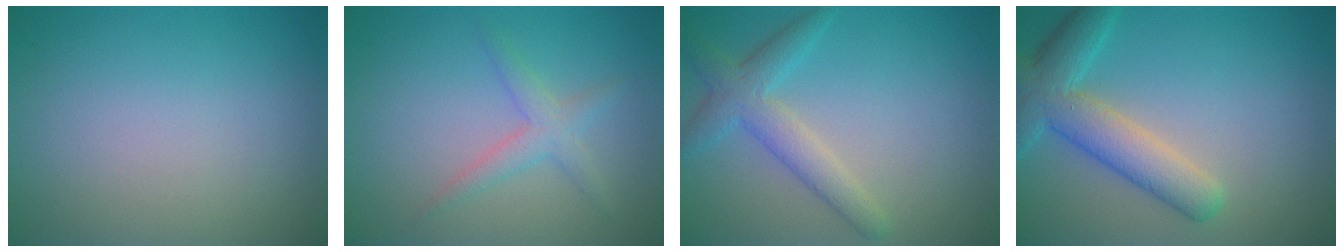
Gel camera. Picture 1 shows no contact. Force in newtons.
{"total": 2.1, "press": 2.1, "slide": 0.1}
{"total": 3.5, "press": 3.5, "slide": 0.1}
{"total": 5.8, "press": 5.8, "slide": 0.3}